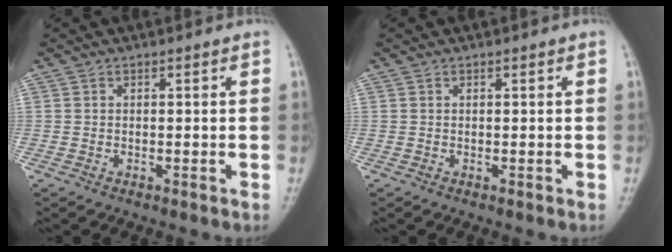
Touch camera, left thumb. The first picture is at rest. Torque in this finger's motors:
{"motor_torque": [0.07, 0.07, 0.06, 0.00, 0.00]}